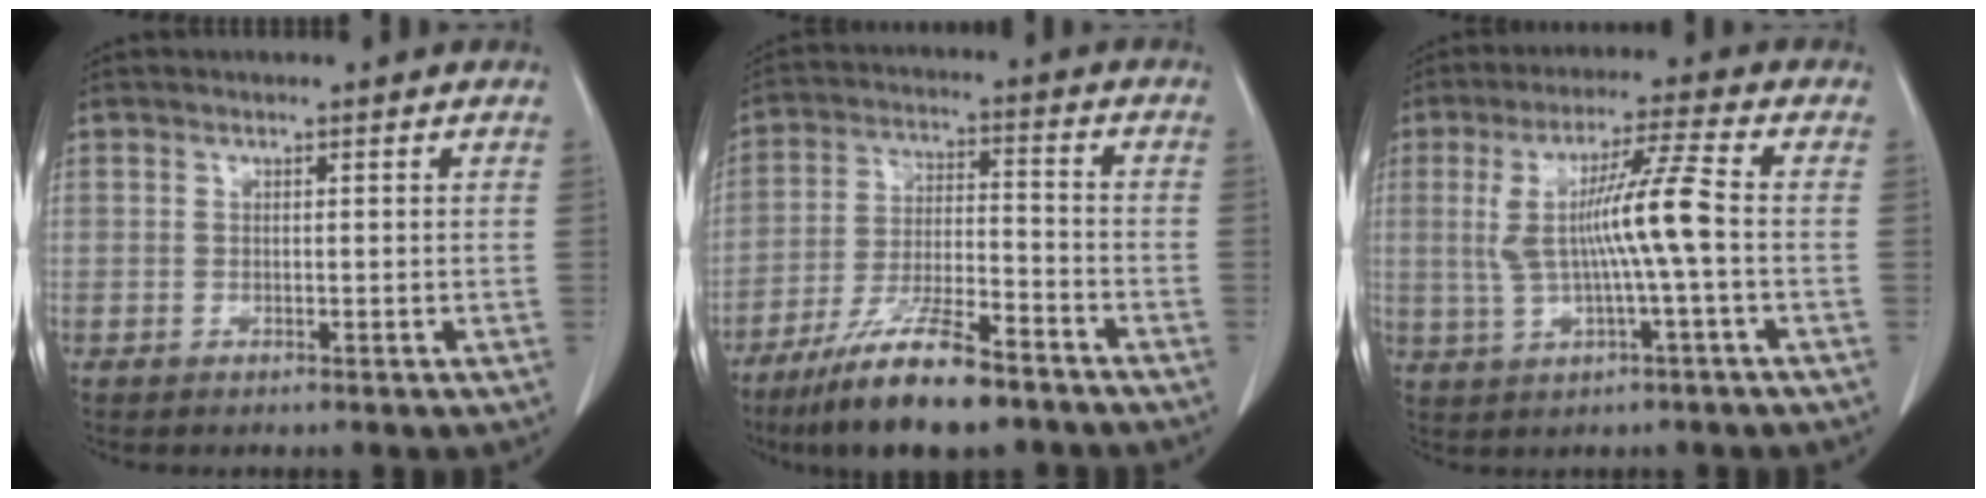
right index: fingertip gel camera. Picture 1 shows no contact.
{"total": 13.6, "force": [-10.0, 2.5, 8.9], "torque": [-0.170, -0.020, -0.177]}
{"total": 9.4, "force": [-0.1, -0.4, 9.4], "torque": [-0.183, 0.011, 0.001]}